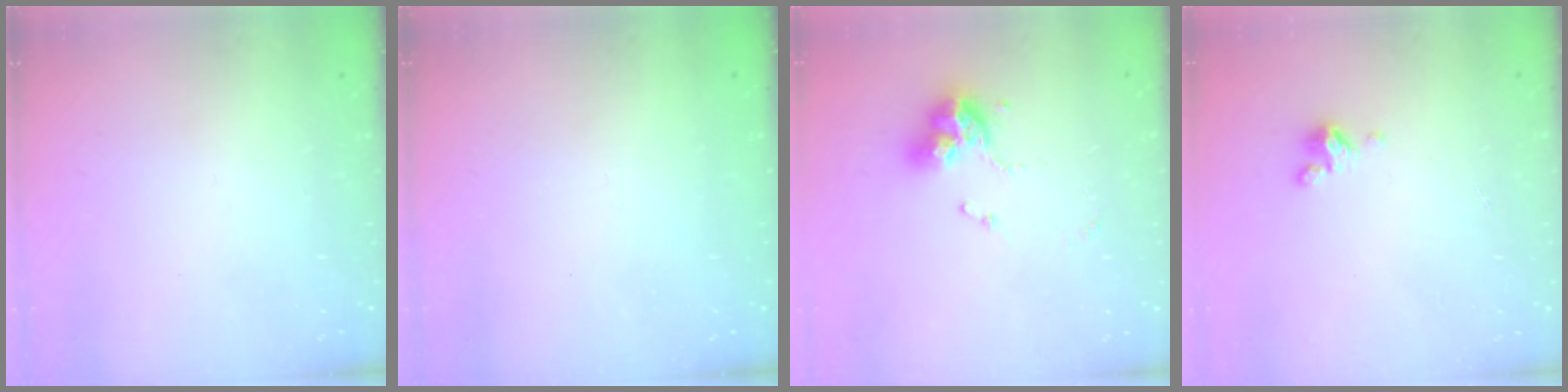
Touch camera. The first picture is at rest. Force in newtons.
{"total": 0.8, "press": 0.7, "slide": 0.3}
{"total": 10.6, "press": 10.6, "slide": 0.8}
{"total": 2.5, "press": 2.5, "slide": 0.3}